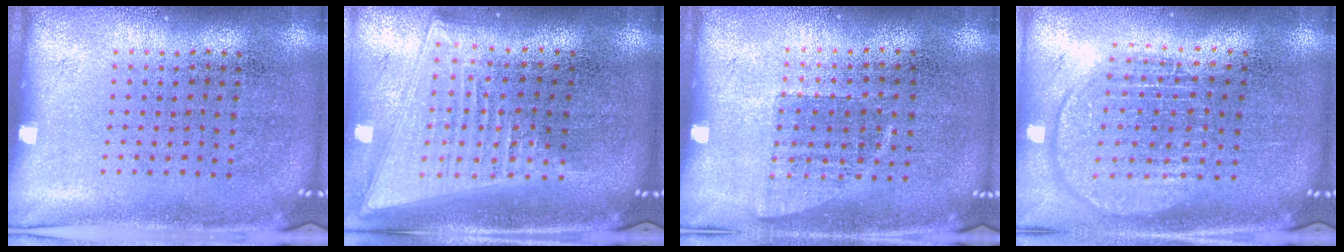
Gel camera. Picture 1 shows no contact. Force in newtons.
{"total": 2.0, "press": 1.7, "slide": 1.2}
{"total": 0.6, "press": 0.6, "slide": 0.1}
{"total": 1.8, "press": 1.5, "slide": 1.0}